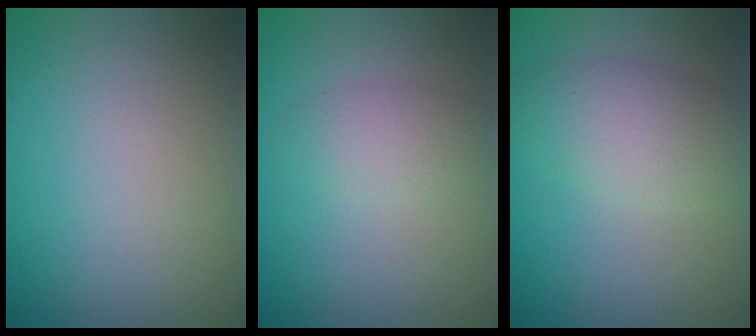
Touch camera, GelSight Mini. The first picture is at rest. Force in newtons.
{"total": 2.2, "press": 2.1, "slide": 0.1}
{"total": 4.3, "press": 4.3, "slide": 0.2}